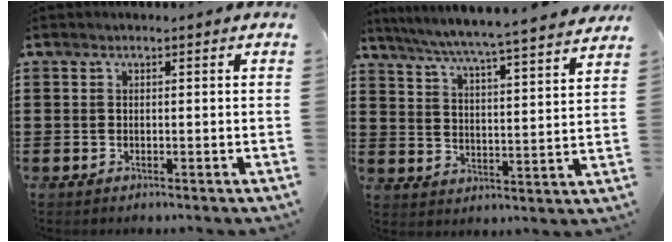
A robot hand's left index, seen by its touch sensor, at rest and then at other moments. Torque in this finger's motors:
{"motor_torque": [1.73, -0.41, 0.53, 0.09]}